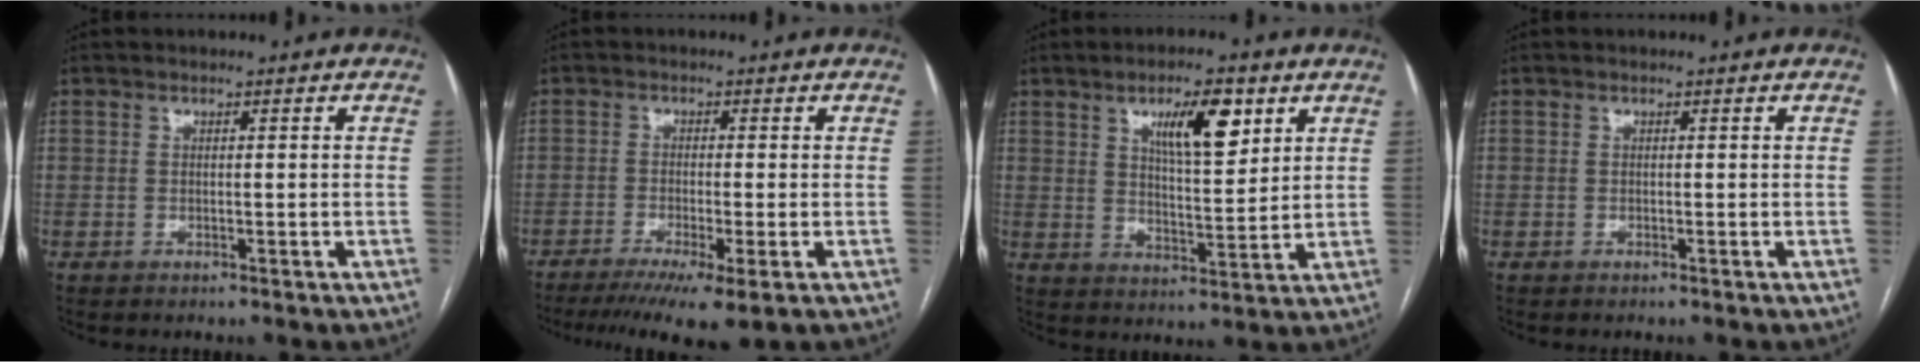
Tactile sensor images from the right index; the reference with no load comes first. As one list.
[{"total": 9.9, "force": [-6.5, 0.8, 7.4], "torque": [-0.112, -0.019, -0.101]}, {"total": 9.3, "force": [4.6, 2.6, 7.7], "torque": [-0.126, 0.003, 0.078]}, {"total": 0.0}]